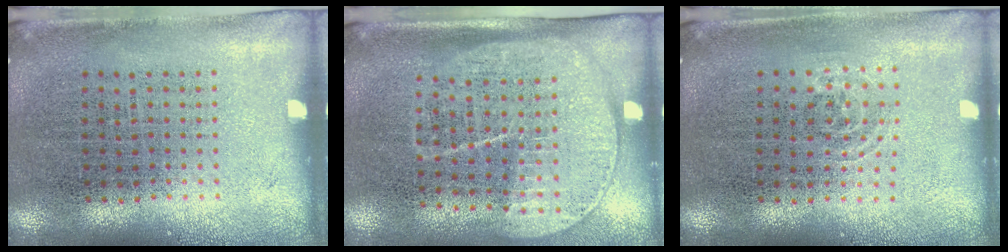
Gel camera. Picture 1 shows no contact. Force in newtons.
{"total": 1.8, "press": 1.4, "slide": 1.0}
{"total": 0.8, "press": 0.5, "slide": 0.6}